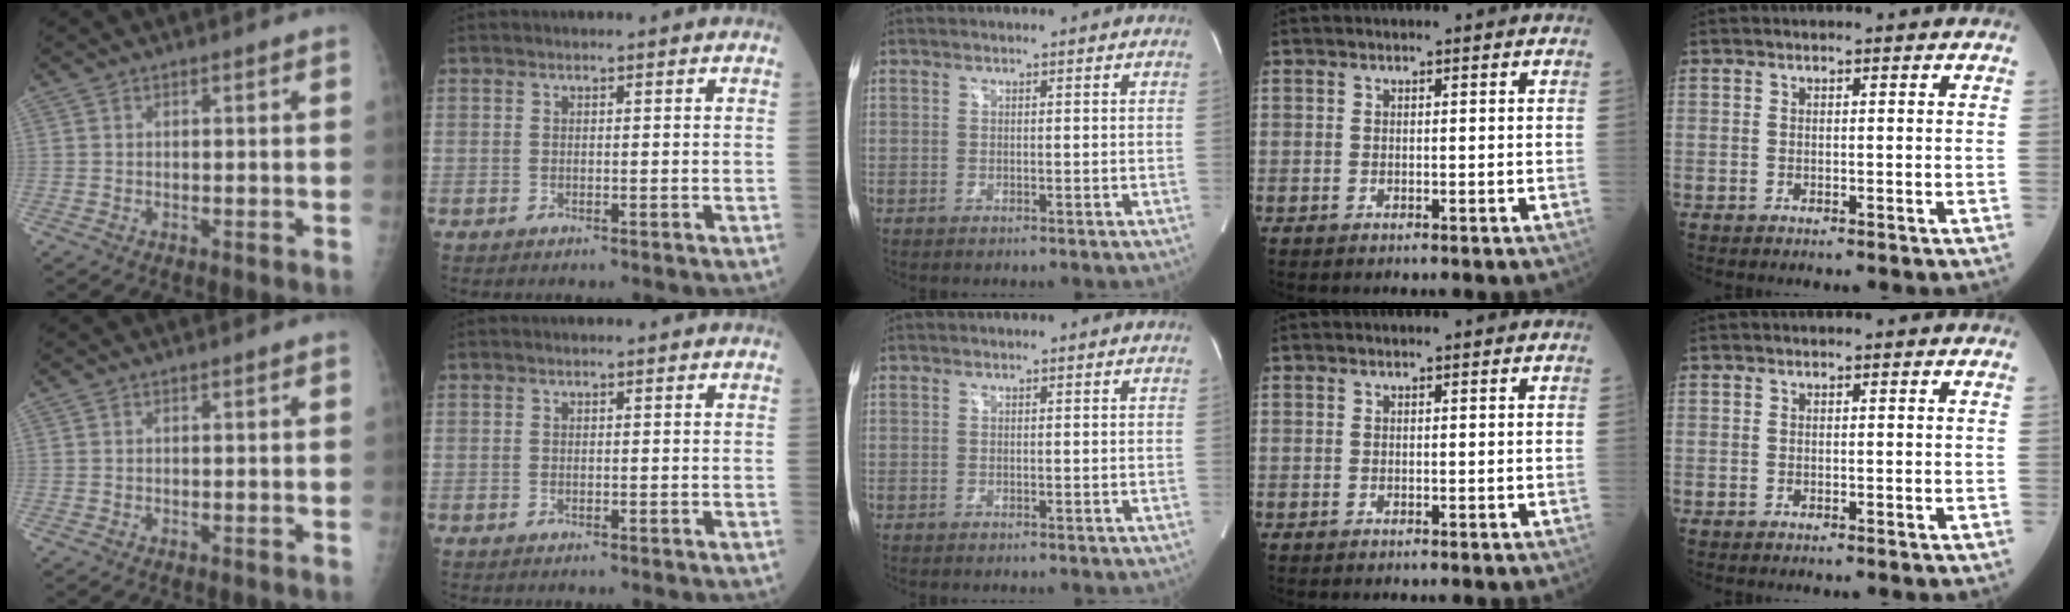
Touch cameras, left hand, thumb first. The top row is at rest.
{}